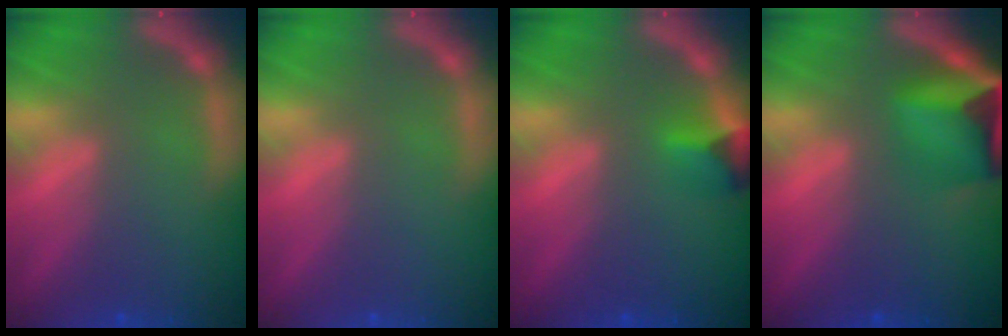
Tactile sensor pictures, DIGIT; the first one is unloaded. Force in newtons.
{"total": 0.0}
{"total": 2.4}
{"total": 7.4}